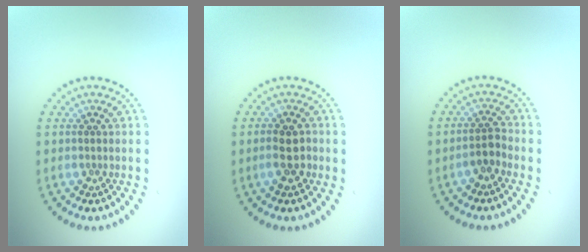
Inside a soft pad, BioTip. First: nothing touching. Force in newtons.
{"total": 2.6, "press": 2.6, "slide": 0.3}
{"total": 1.8, "press": 1.5, "slide": 1.0}